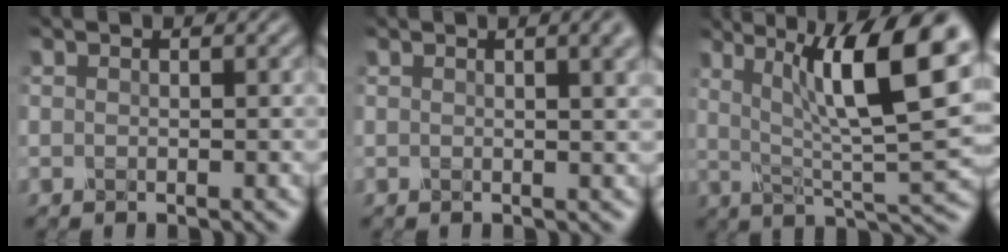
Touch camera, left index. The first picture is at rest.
{"total": 3.5, "force": [1.8, 1.2, 2.7], "torque": [-0.024, 0.011, 0.023]}
{"total": 11.2, "force": [3.5, 2.6, 10.3], "torque": [-0.166, 0.004, 0.057]}